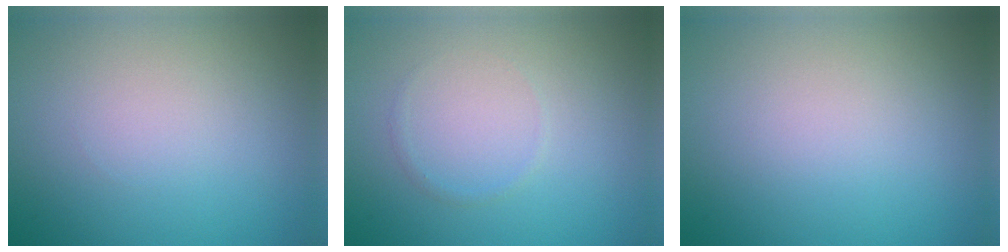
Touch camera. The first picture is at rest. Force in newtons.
{"total": 0.5, "press": 0.5, "slide": 0.0}
{"total": 0.0}